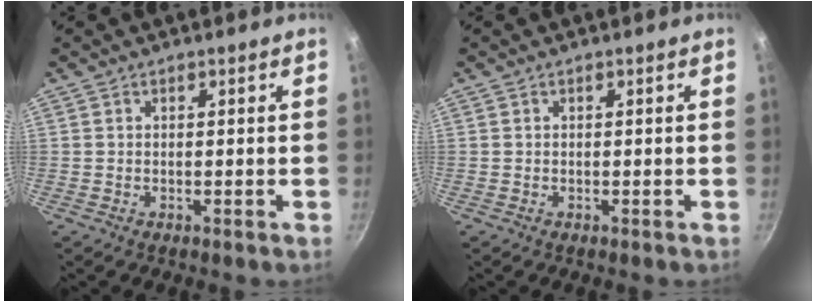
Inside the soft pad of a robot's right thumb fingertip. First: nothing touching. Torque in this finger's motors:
{"motor_torque": [-0.01, -0.01, 0.00, 0.00, 0.04]}